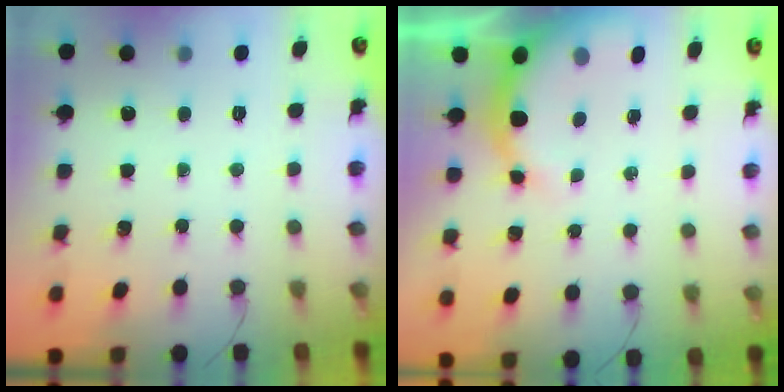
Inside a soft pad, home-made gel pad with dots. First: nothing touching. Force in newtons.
{"total": 8.2, "press": 8.2, "slide": 1.0}